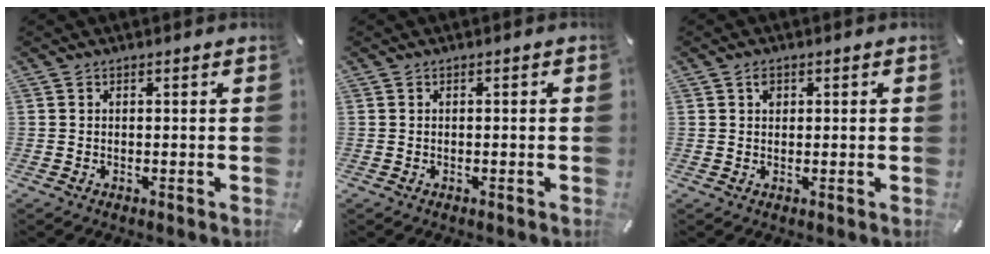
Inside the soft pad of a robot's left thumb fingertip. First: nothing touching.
{"total": 0.5, "force": [-0.2, 0.1, 0.5], "torque": [-0.009, -0.003, -0.003]}
{"total": 1.5, "force": [0.5, 1.2, 0.8], "torque": [-0.010, 0.002, 0.006]}